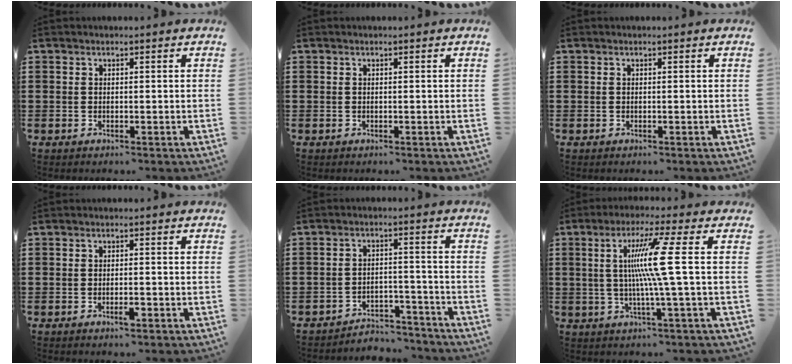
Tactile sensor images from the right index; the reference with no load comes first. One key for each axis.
{"total": 0.0}
{"total": 0.0}
{"total": 1.8, "fx": -0.9, "fy": 0.3, "fz": 1.5, "tx": -0.027, "ty": -0.003, "tz": -0.014}
{"total": 4.2, "fx": -4.0, "fy": 0.8, "fz": 0.6, "tx": -0.015, "ty": 0.008, "tz": -0.084}
{"total": 9.4, "fx": 1.1, "fy": -1.2, "fz": 9.3, "tx": -0.190, "ty": -0.008, "tz": 0.002}